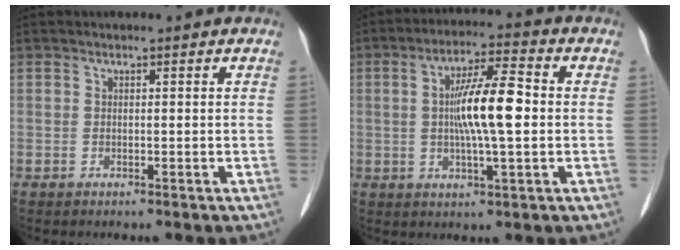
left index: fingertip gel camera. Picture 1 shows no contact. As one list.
[{"total": 9.9, "force": [0.2, 1.5, 9.7], "torque": [-0.180, 0.010, -0.001]}]